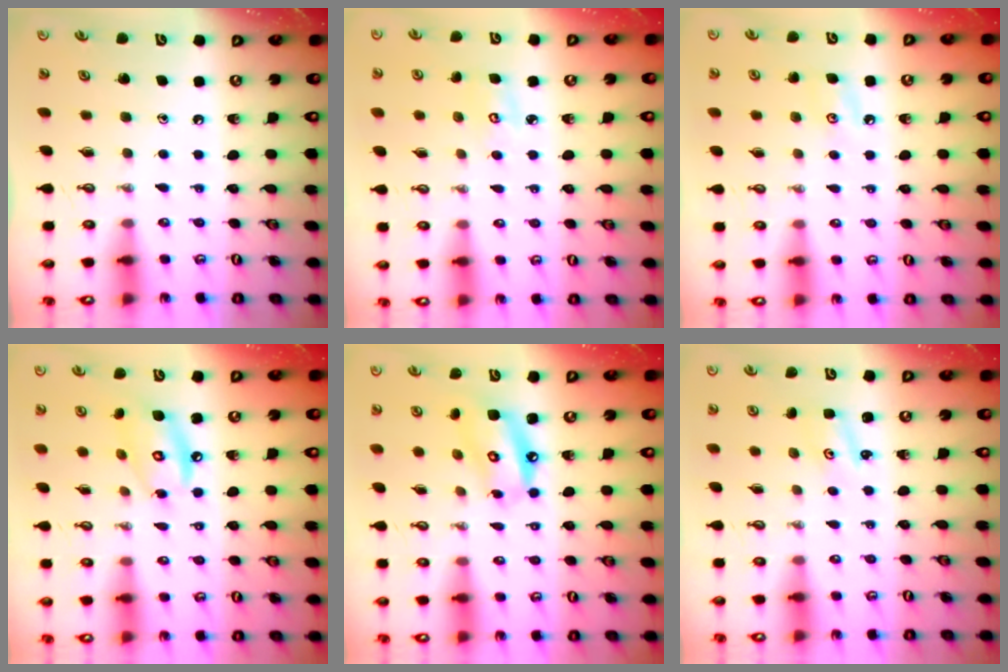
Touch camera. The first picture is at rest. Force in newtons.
{"total": 4.8, "press": 4.8, "slide": 0.6}
{"total": 4.7, "press": 4.6, "slide": 0.7}
{"total": 10.2, "press": 10.2, "slide": 0.7}
{"total": 10.9, "press": 10.8, "slide": 1.1}
{"total": 1.5, "press": 1.5, "slide": 0.2}